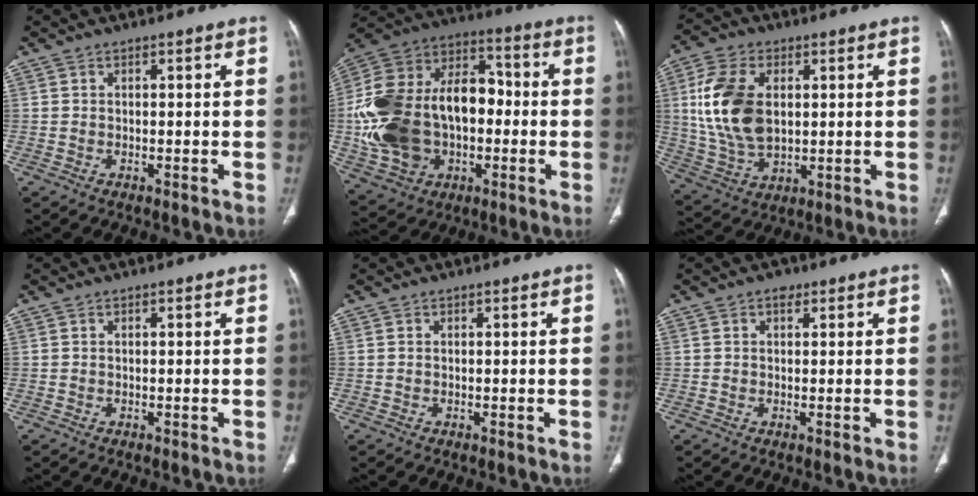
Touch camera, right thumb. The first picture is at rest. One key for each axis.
{"total": 26.9, "fx": -2.3, "fy": 18.5, "fz": 19.4, "tx": -0.369, "ty": 0.035, "tz": -0.026}
{"total": 15.4, "fx": 2.5, "fy": 9.5, "fz": 11.8, "tx": -0.231, "ty": -0.006, "tz": 0.053}
{"total": 0.0}
{"total": 0.0}
{"total": 1.4, "fx": 0.7, "fy": 1.0, "fz": 0.5, "tx": 0.003, "ty": 0.000, "tz": 0.006}